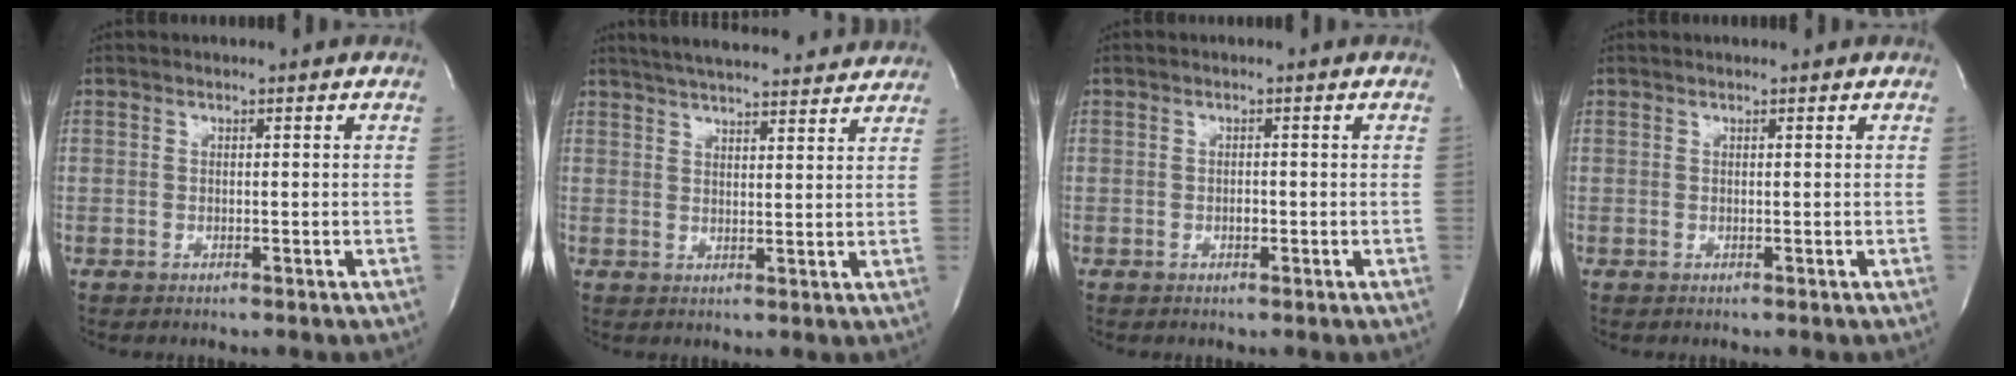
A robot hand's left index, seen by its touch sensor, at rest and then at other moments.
{"total": 17.1, "force": [15.7, 2.2, 6.4], "torque": [-0.102, 0.032, 0.214]}
{"total": 0.8, "force": [-0.3, 0.4, 0.6], "torque": [-0.012, 0.001, -0.005]}
{"total": 0.9, "force": [0.8, 0.0, 0.4], "torque": [-0.007, 0.010, 0.015]}